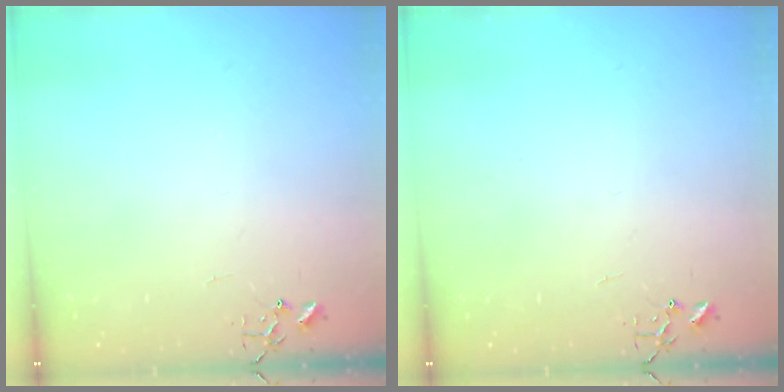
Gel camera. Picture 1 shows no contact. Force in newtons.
{"total": 0.0}